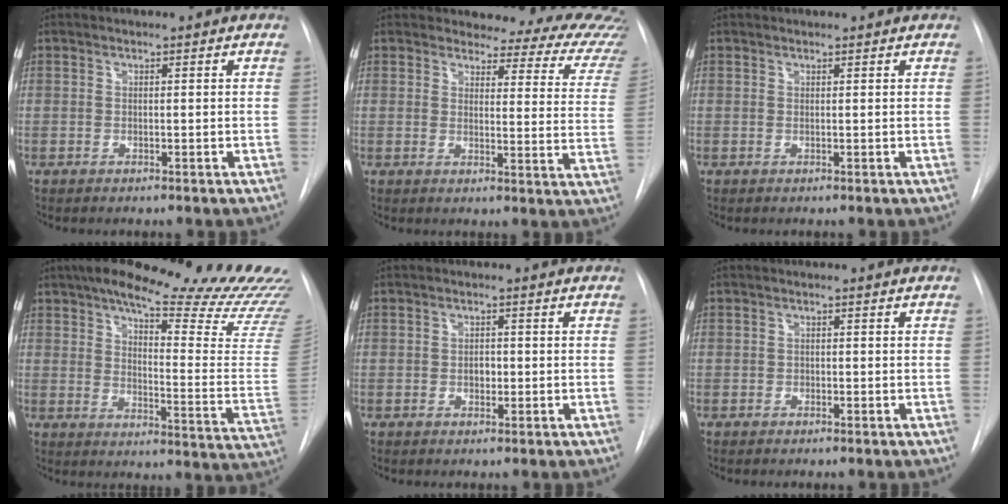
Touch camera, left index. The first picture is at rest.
{"total": 16.1, "force": [15.2, 4.2, 3.4], "torque": [0.001, -0.082, 0.133]}
{"total": 0.6, "force": [0.6, 0.1, 0.0], "torque": [-0.002, 0.011, 0.011]}
{"total": 30.3, "force": [26.2, 3.2, 14.8], "torque": [-0.179, -0.102, 0.317]}
{"total": 1.6, "force": [-0.2, 1.1, 1.1], "torque": [-0.015, 0.003, -0.003]}
{"total": 0.5, "force": [-0.3, 0.4, 0.1], "torque": [0.003, 0.003, -0.009]}